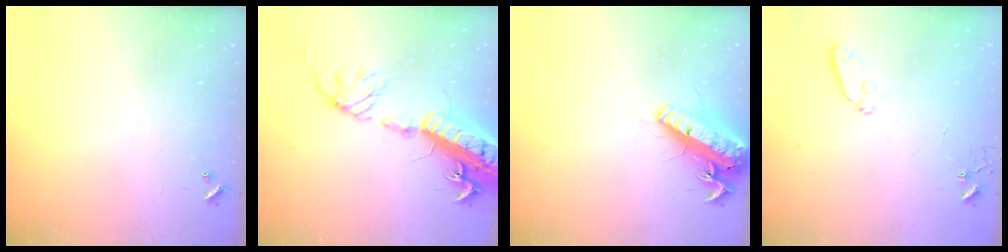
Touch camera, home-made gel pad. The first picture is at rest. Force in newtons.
{"total": 23.1, "press": 22.6, "slide": 4.7}
{"total": 17.1, "press": 16.8, "slide": 3.4}
{"total": 5.0, "press": 4.9, "slide": 1.1}